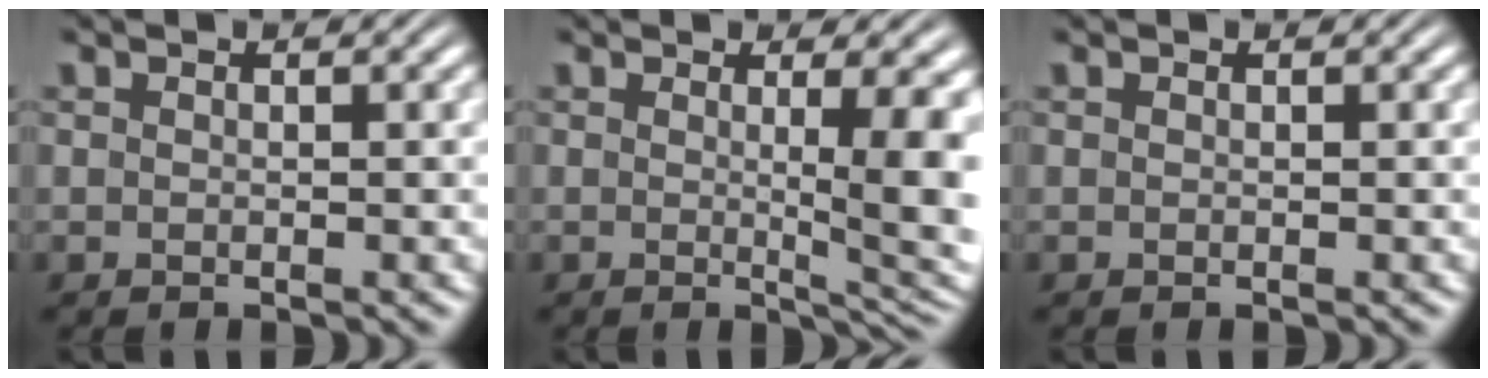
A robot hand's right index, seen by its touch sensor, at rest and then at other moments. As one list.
[{"total": 4.8, "force": [-0.3, 0.7, 4.8], "torque": [-0.060, -0.014, -0.002]}, {"total": 0.0}]